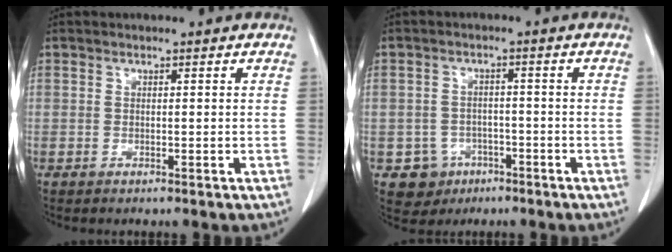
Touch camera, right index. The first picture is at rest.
{"total": 5.1, "force": [-2.3, 4.5, 0.4], "torque": [-0.004, 0.012, -0.028]}